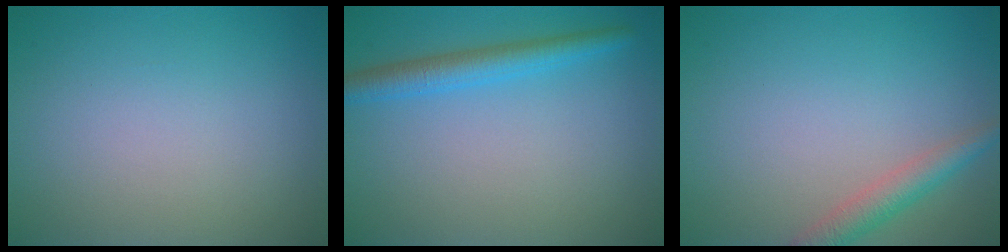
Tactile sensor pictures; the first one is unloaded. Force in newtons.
{"total": 3.0, "press": 3.0, "slide": 0.2}
{"total": 2.6, "press": 2.6, "slide": 0.2}